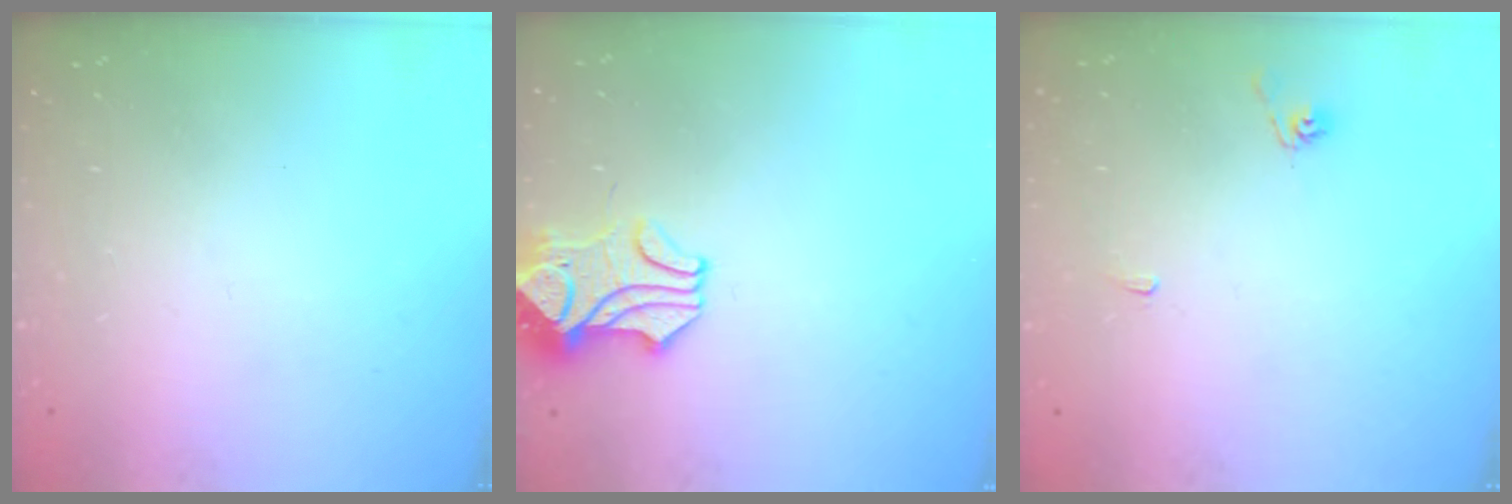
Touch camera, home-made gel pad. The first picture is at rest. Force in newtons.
{"total": 2.3, "press": 2.0, "slide": 1.1}
{"total": 2.7, "press": 2.7, "slide": 0.2}